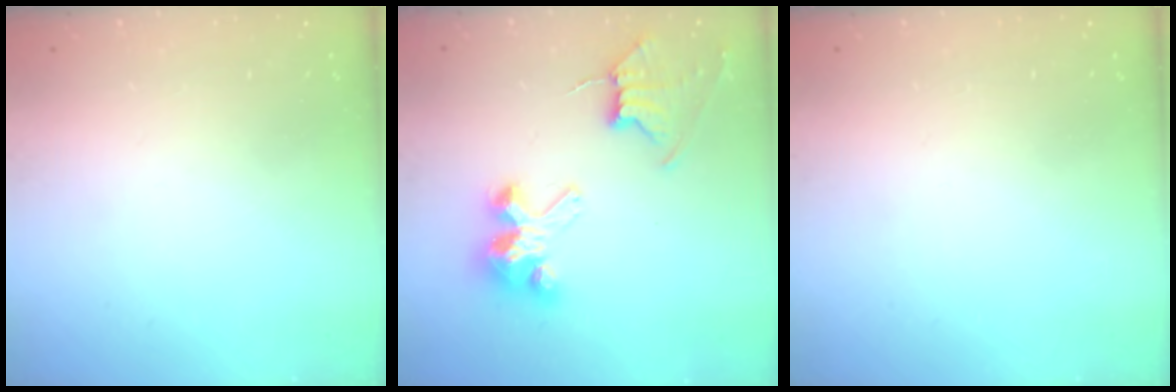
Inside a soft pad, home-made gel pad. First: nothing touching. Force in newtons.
{"total": 8.4, "press": 8.3, "slide": 0.7}
{"total": 0.0}